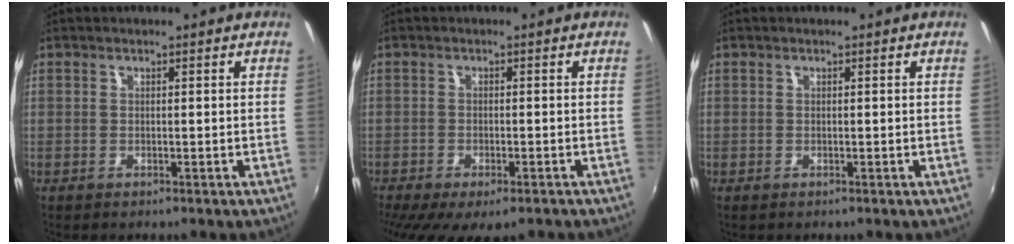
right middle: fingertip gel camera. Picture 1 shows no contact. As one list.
[{"total": 9.9, "force": [-7.1, 3.4, 6.1], "torque": [-0.130, -0.042, -0.106]}, {"total": 0.0}]